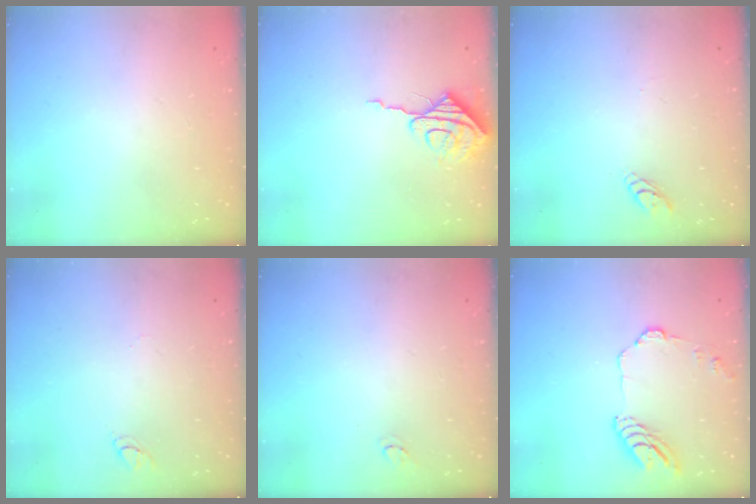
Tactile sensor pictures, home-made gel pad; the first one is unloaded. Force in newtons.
{"total": 7.9, "press": 7.9, "slide": 0.7}
{"total": 3.7, "press": 3.7, "slide": 0.3}
{"total": 3.0, "press": 3.0, "slide": 0.3}
{"total": 2.9, "press": 2.9, "slide": 0.3}
{"total": 11.6, "press": 11.6, "slide": 0.8}